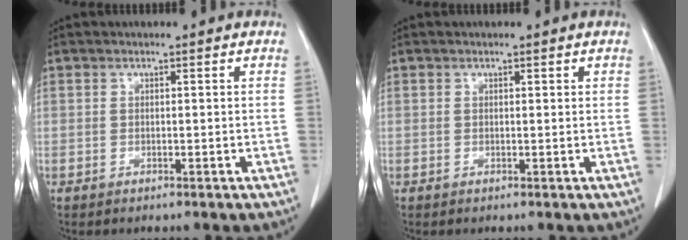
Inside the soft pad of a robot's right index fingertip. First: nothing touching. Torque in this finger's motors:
{"motor_torque": [-0.16, 0.12, -0.05, -0.01]}